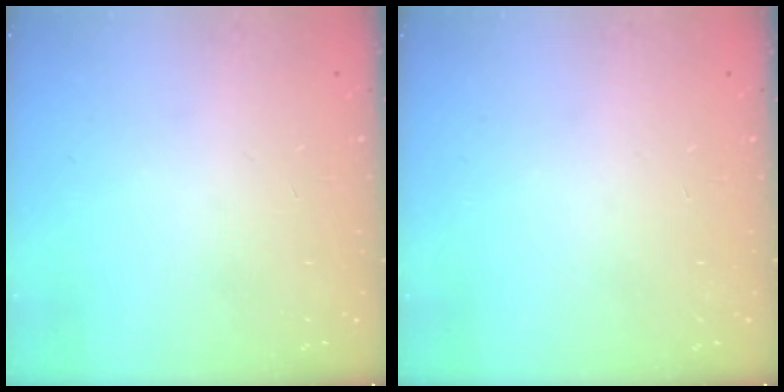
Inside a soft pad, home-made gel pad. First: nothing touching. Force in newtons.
{"total": 0.0}